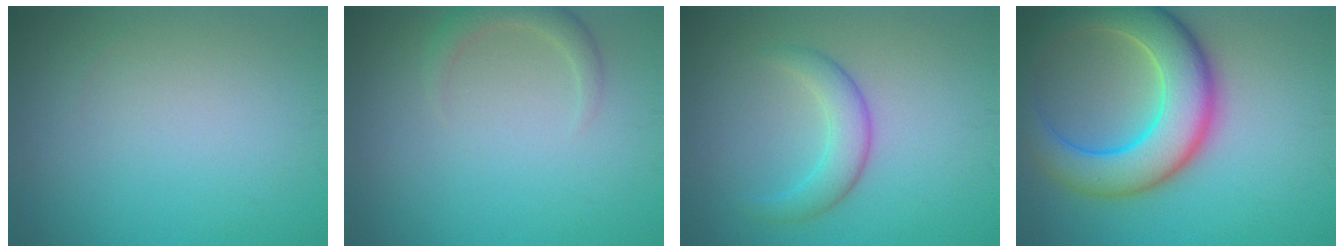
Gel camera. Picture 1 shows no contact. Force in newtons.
{"total": 2.0, "press": 2.0, "slide": 0.3}
{"total": 3.1, "press": 3.1, "slide": 0.1}
{"total": 9.5, "press": 9.4, "slide": 0.3}